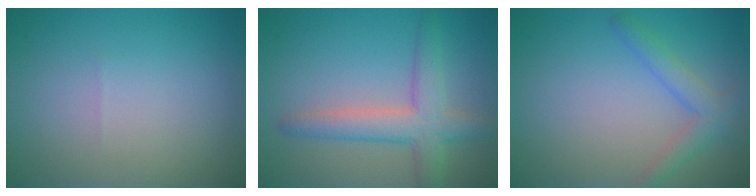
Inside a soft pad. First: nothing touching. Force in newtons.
{"total": 4.7, "press": 4.7, "slide": 0.1}
{"total": 2.5, "press": 2.5, "slide": 0.3}